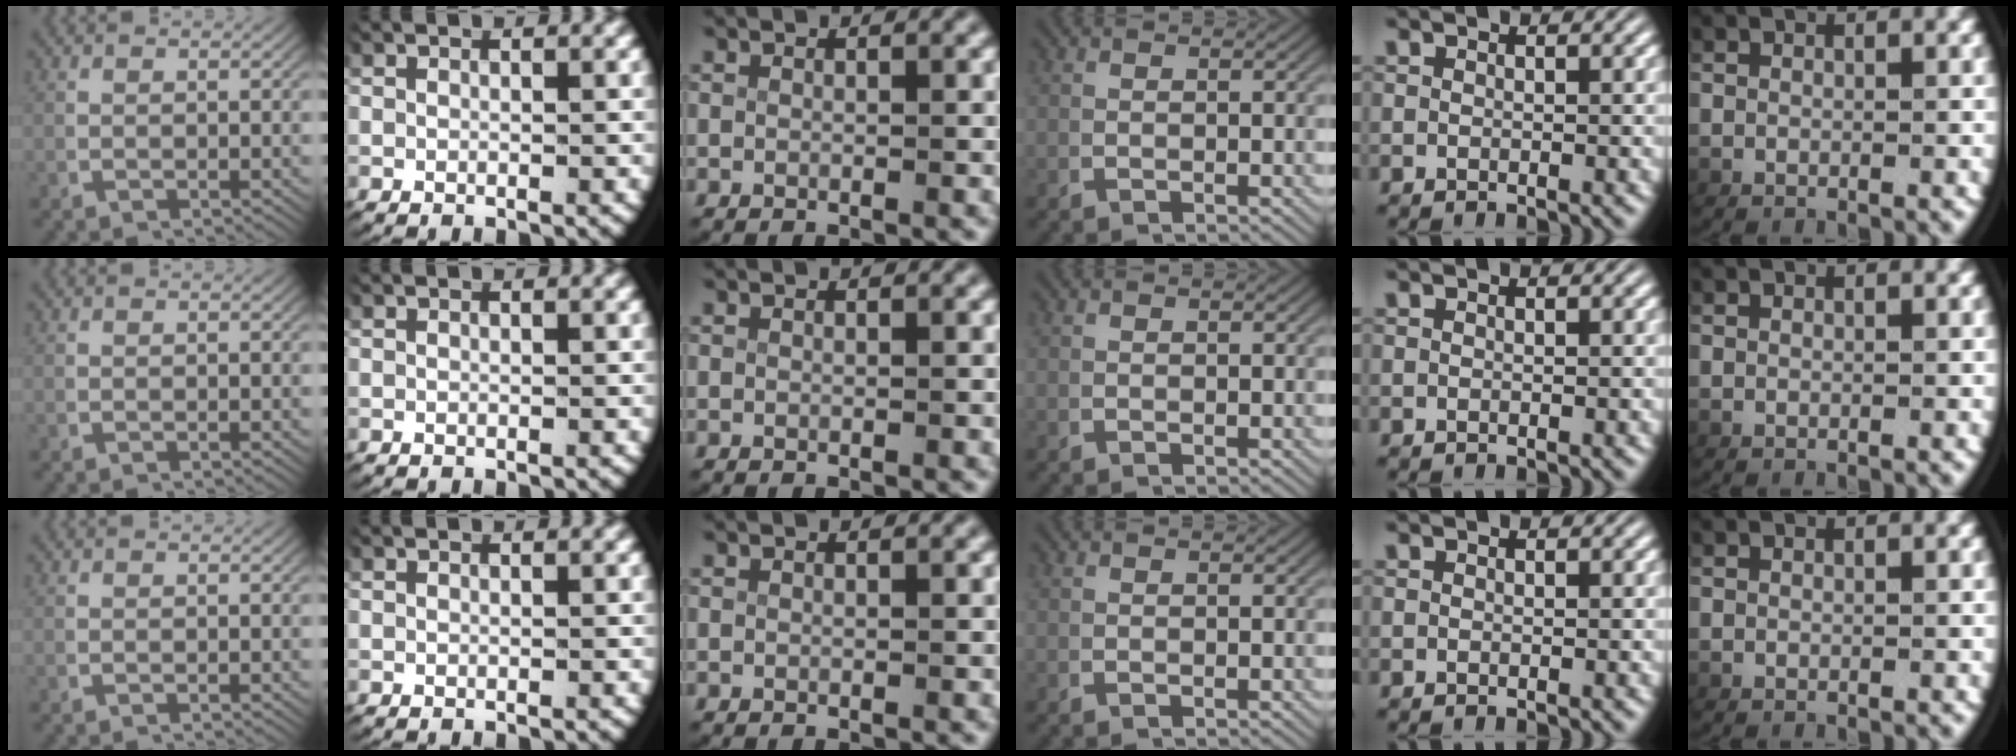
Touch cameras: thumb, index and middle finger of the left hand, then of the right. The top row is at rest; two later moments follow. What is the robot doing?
{"motion": "reach", "object": "key"}